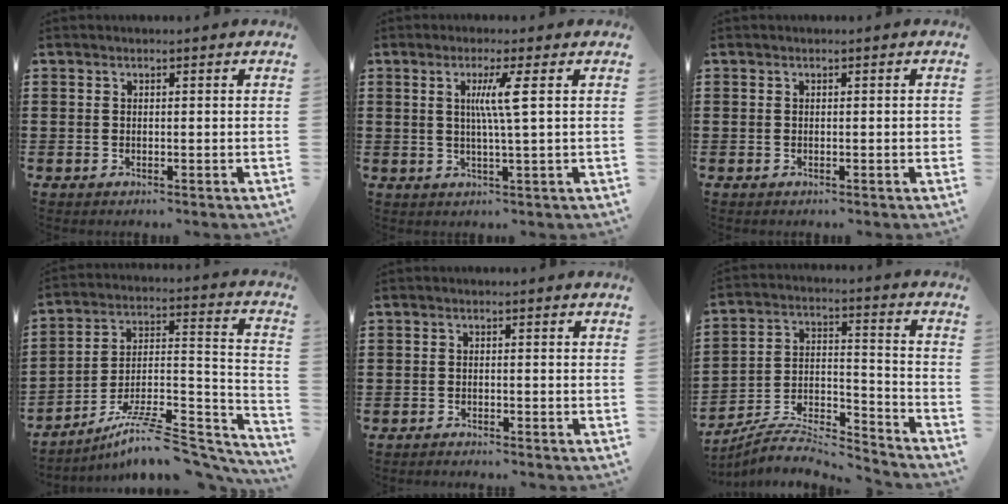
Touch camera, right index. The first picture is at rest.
{"total": 4.7, "force": [1.1, -0.6, 4.5], "torque": [-0.089, -0.005, 0.013]}
{"total": 0.6, "force": [-0.1, 0.1, 0.6], "torque": [-0.011, 0.000, 0.000]}
{"total": 10.5, "force": [-7.9, 2.2, 6.6], "torque": [-0.103, 0.015, -0.149]}
{"total": 1.1, "force": [-1.1, 0.0, 0.0], "torque": [-0.003, 0.001, -0.023]}
{"total": 7.6, "force": [-7.0, 1.4, 2.6], "torque": [-0.041, 0.006, -0.138]}